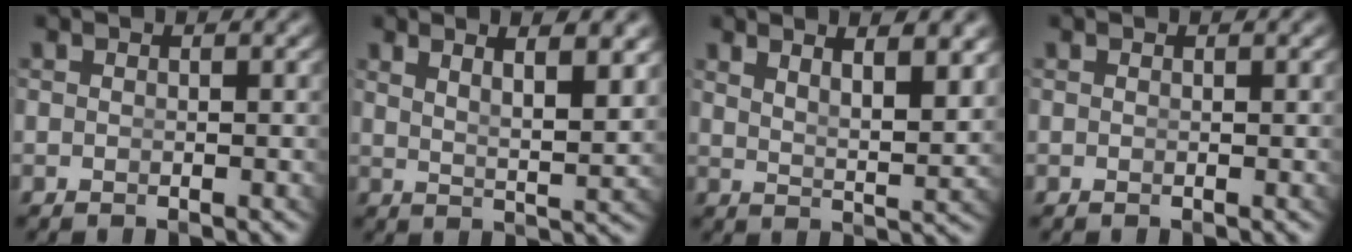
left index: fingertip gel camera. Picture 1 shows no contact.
{"total": 5.2, "force": [3.0, 1.1, 4.1], "torque": [-0.057, -0.003, 0.054]}
{"total": 5.1, "force": [3.3, 1.2, 3.8], "torque": [-0.052, -0.007, 0.059]}
{"total": 0.0}